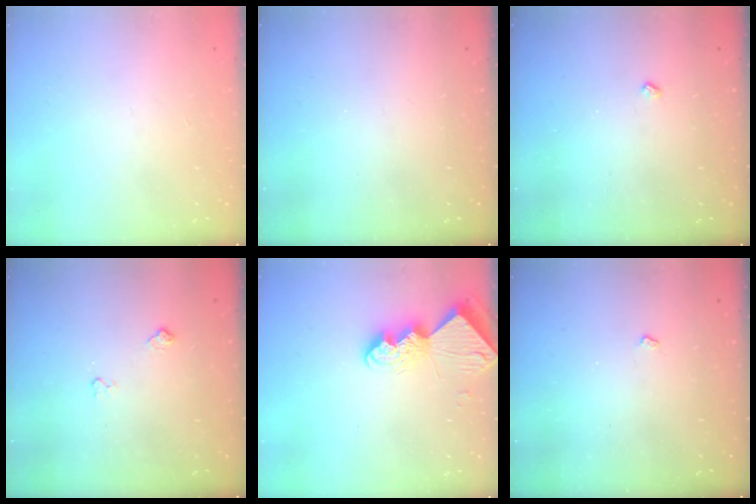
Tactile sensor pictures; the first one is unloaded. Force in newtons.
{"total": 0.0}
{"total": 2.5, "press": 2.4, "slide": 0.5}
{"total": 6.0, "press": 5.9, "slide": 0.8}
{"total": 10.0, "press": 9.9, "slide": 0.9}
{"total": 2.6, "press": 2.6, "slide": 0.4}